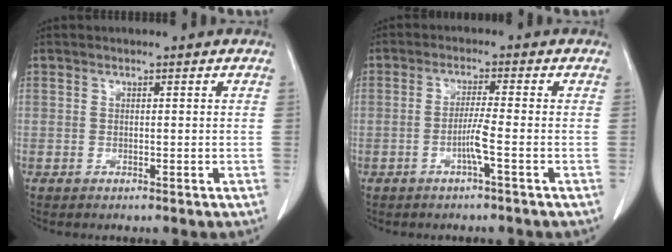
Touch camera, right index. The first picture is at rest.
{"total": 3.5, "force": [-1.4, -0.6, 3.2], "torque": [-0.064, -0.001, -0.029]}